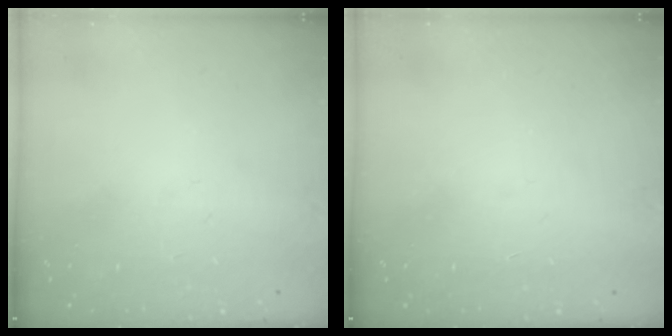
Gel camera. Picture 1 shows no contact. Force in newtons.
{"total": 1.6, "press": 1.6, "slide": 0.1}